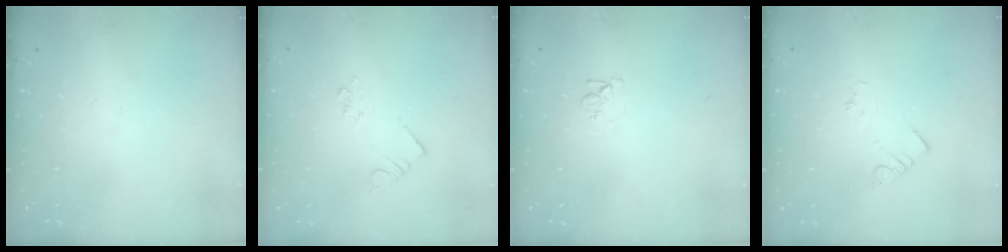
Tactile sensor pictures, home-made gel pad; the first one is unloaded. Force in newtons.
{"total": 1.4, "press": 1.4, "slide": 0.1}
{"total": 4.9, "press": 4.9, "slide": 0.3}
{"total": 2.4, "press": 2.3, "slide": 0.4}